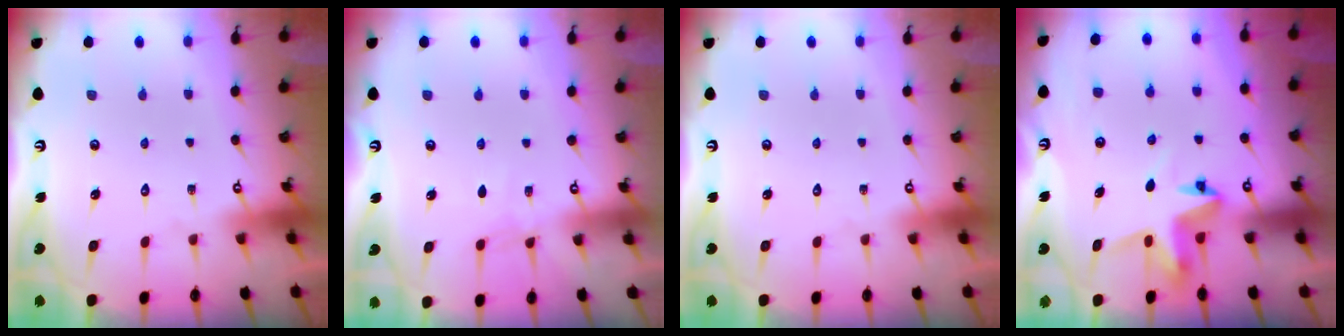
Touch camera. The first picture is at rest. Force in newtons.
{"total": 4.2, "press": 4.2, "slide": 0.5}
{"total": 0.0}
{"total": 5.2, "press": 5.2, "slide": 0.2}